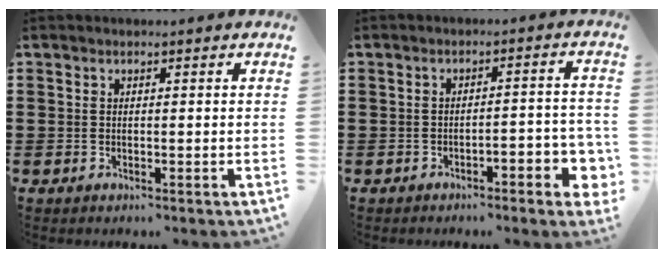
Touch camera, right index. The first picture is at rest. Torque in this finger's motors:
{"motor_torque": [0.03, -0.02, 0.22, 0.06]}